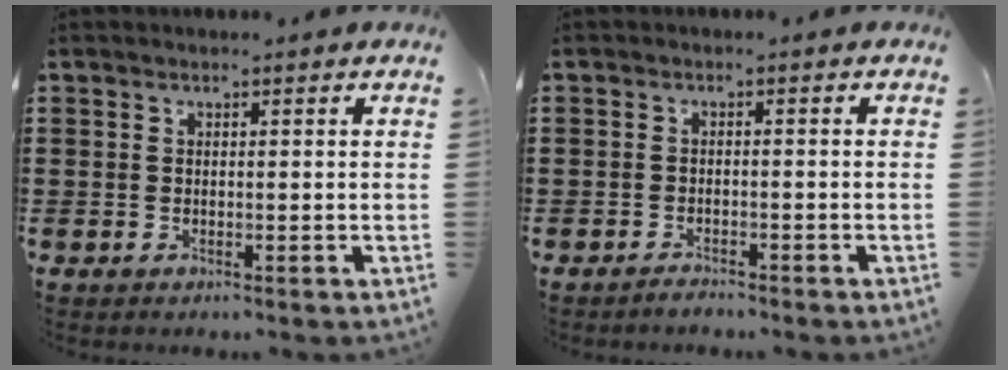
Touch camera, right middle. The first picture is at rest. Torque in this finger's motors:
{"motor_torque": [0.08, -0.03, -0.05, -0.04]}